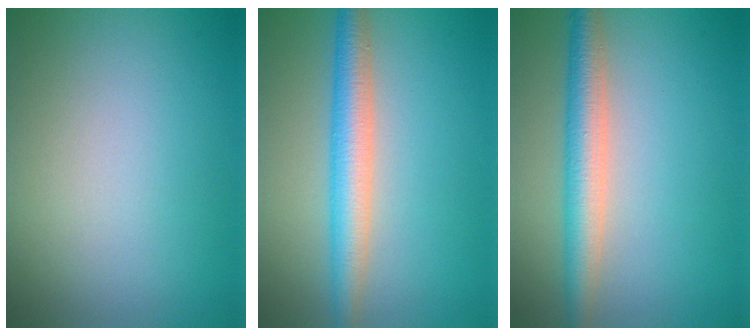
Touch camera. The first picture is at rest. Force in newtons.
{"total": 4.5, "press": 4.5, "slide": 0.0}
{"total": 4.4, "press": 4.4, "slide": 0.1}